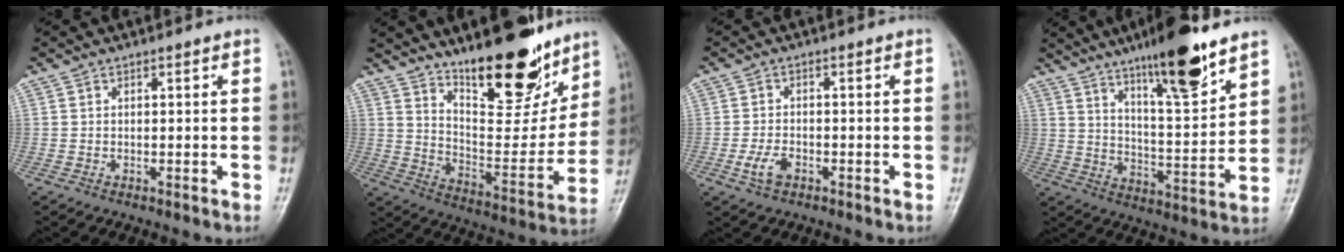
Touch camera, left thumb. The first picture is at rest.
{"total": 19.6, "force": [14.1, 6.7, 11.9], "torque": [-0.131, -0.102, 0.230]}
{"total": 3.5, "force": [-1.5, 2.1, 2.4], "torque": [-0.049, 0.004, -0.029]}
{"total": 16.3, "force": [11.1, 3.1, 11.5], "torque": [-0.169, -0.065, 0.187]}